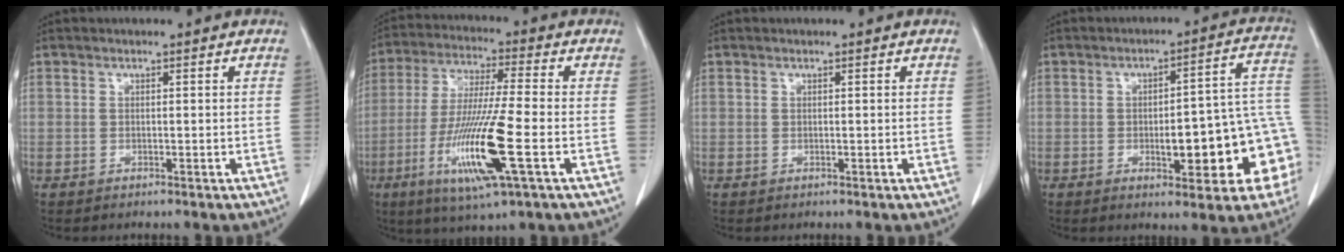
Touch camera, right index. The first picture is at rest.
{"total": 15.2, "force": [-4.9, 0.4, 14.4], "torque": [-0.291, -0.026, -0.091]}
{"total": 0.0}
{"total": 15.2, "force": [-3.5, 3.9, 14.2], "torque": [-0.123, 0.041, -0.033]}